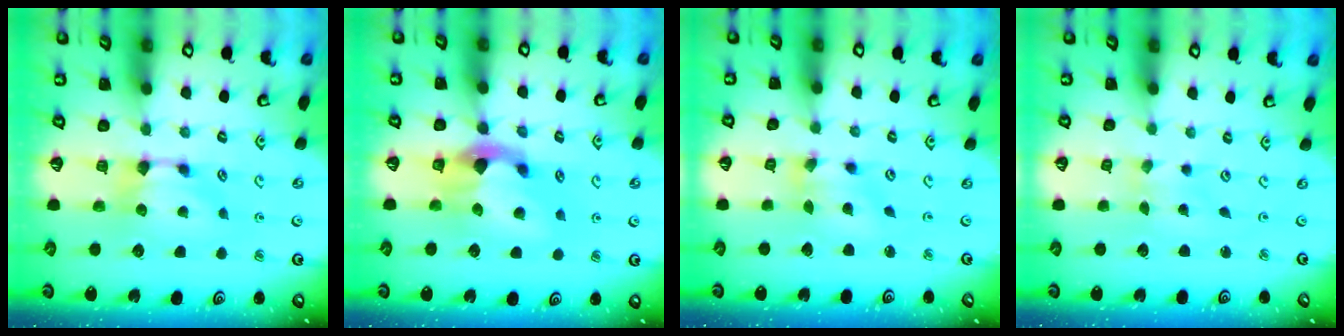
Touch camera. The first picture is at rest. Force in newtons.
{"total": 4.9, "press": 4.4, "slide": 2.0}
{"total": 2.0, "press": 1.5, "slide": 1.3}
{"total": 4.9, "press": 4.8, "slide": 0.7}